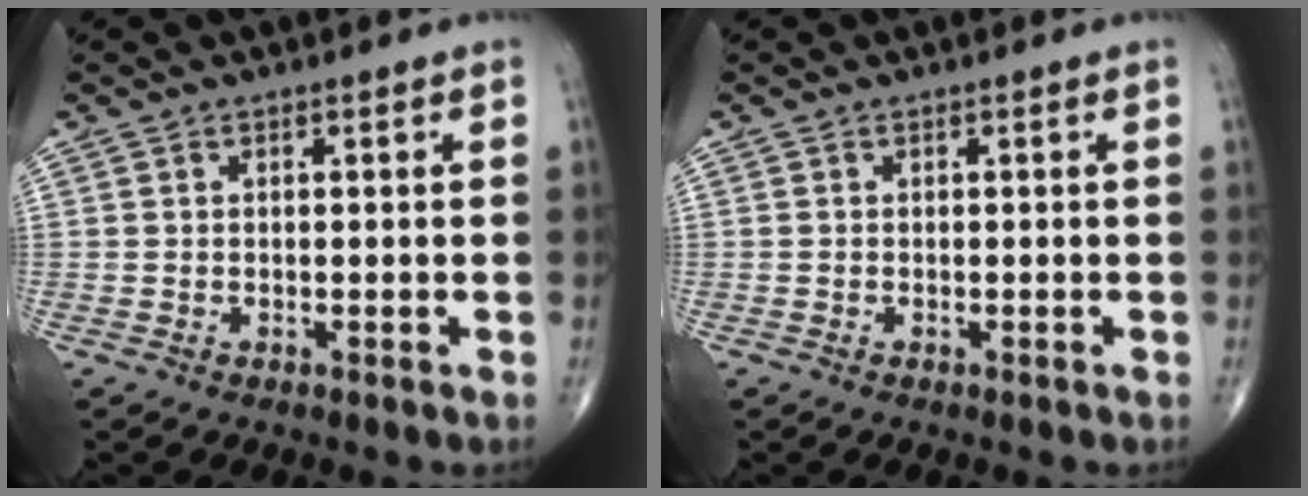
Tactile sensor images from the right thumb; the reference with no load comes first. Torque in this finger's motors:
{"motor_torque": [0.30, -0.13, 0.11, -0.11, 0.04]}